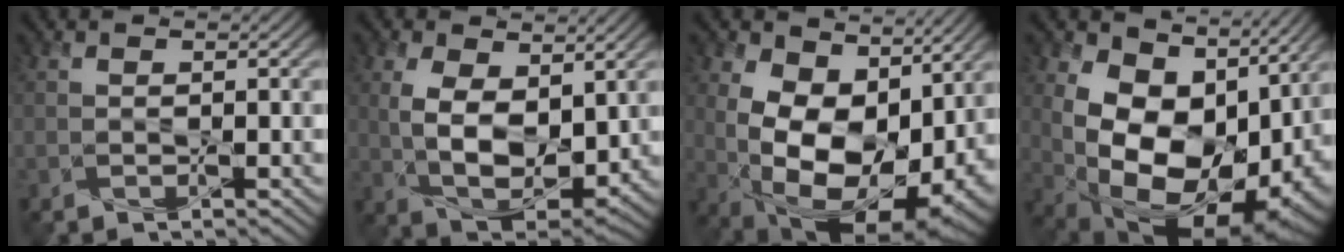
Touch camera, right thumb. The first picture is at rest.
{"total": 9.8, "force": [1.8, 5.8, 7.7], "torque": [-0.170, -0.011, 0.033]}
{"total": 16.7, "force": [2.3, 11.5, 11.9], "torque": [-0.180, -0.014, 0.065]}
{"total": 17.6, "force": [1.4, 12.5, 12.3], "torque": [-0.176, -0.025, 0.064]}